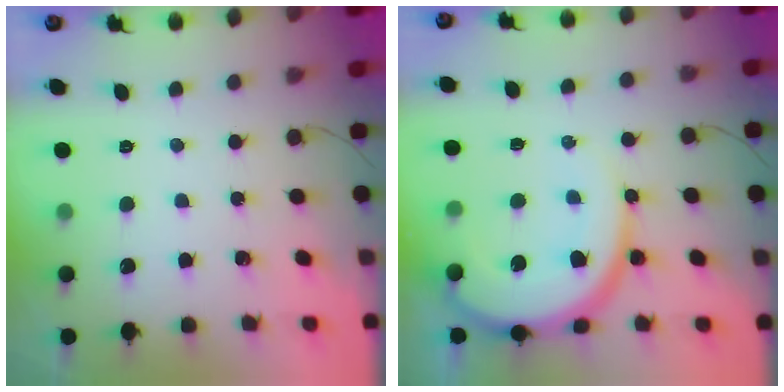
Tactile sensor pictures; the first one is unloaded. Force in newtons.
{"total": 13.7, "press": 13.6, "slide": 0.9}